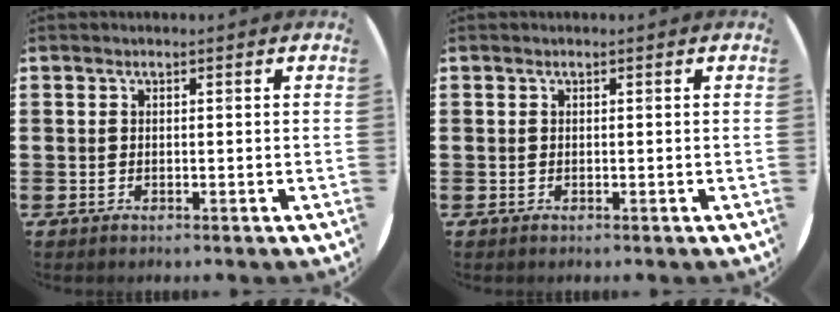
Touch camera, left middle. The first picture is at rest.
{"total": 0.0}